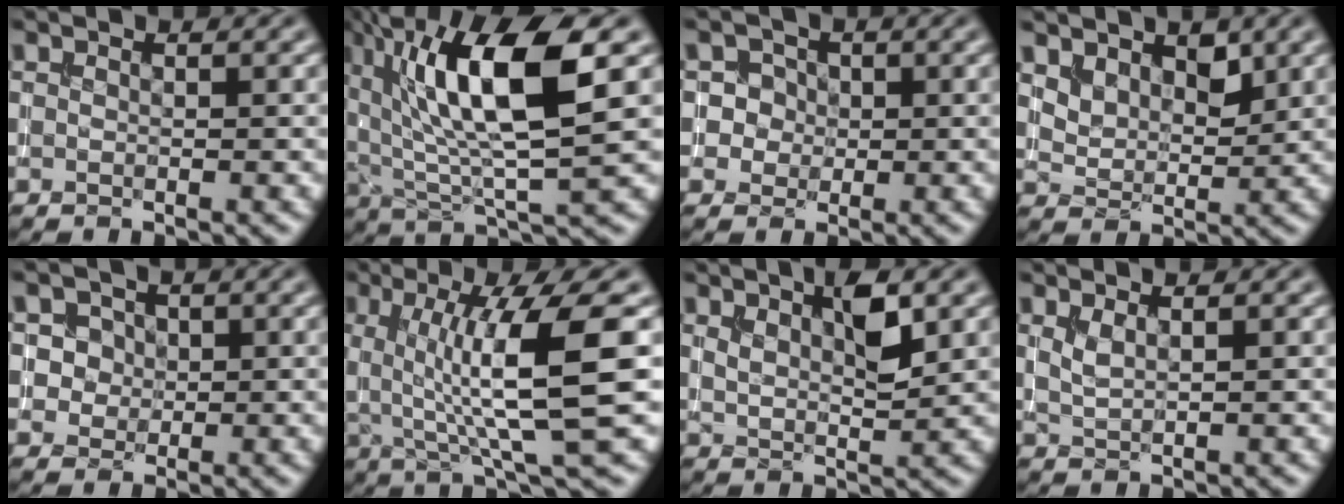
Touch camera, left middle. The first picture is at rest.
{"total": 11.5, "force": [4.1, 3.2, 10.2], "torque": [-0.183, 0.003, 0.077]}
{"total": 2.8, "force": [0.7, 2.6, 0.9], "torque": [0.007, 0.010, 0.006]}
{"total": 3.3, "force": [2.0, 2.0, 1.8], "torque": [-0.038, -0.015, 0.038]}
{"total": 2.9, "force": [1.0, 2.5, 1.1], "torque": [-0.013, 0.005, 0.018]}
{"total": 9.4, "force": [0.9, 1.8, 9.1], "torque": [-0.135, -0.006, 0.019]}
{"total": 3.7, "force": [1.9, 1.1, 2.9], "torque": [-0.053, -0.004, 0.034]}
{"total": 1.5, "force": [0.9, 0.5, 1.2], "torque": [-0.024, 0.000, 0.018]}